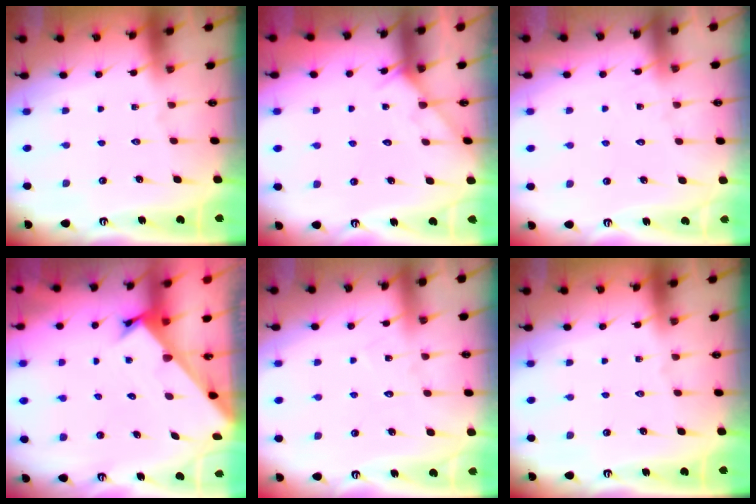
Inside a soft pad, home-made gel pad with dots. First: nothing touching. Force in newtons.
{"total": 6.3, "press": 6.3, "slide": 0.4}
{"total": 6.3, "press": 6.3, "slide": 0.6}
{"total": 2.3, "press": 2.3, "slide": 0.2}
{"total": 6.2, "press": 6.2, "slide": 0.6}
{"total": 0.0}